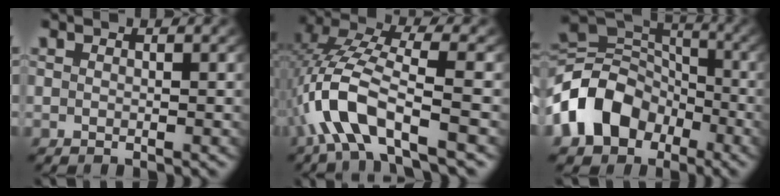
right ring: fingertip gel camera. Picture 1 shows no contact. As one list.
[{"total": 6.5, "force": [-0.9, 3.2, 5.6], "torque": [-0.158, -0.020, -0.005]}, {"total": 12.1, "force": [-2.4, 10.2, 6.0], "torque": [-0.138, -0.031, -0.033]}]